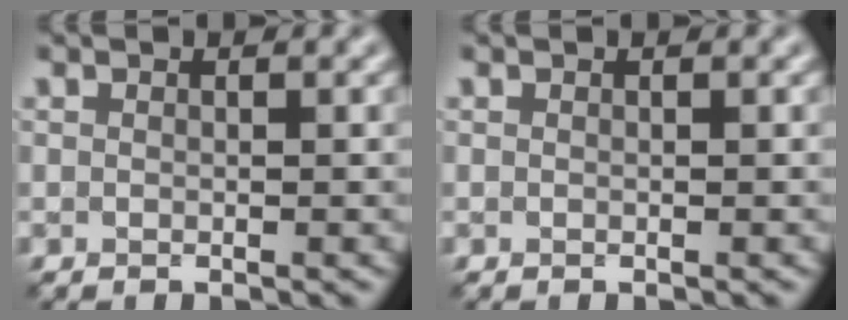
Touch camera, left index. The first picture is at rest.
{"total": 0.0}